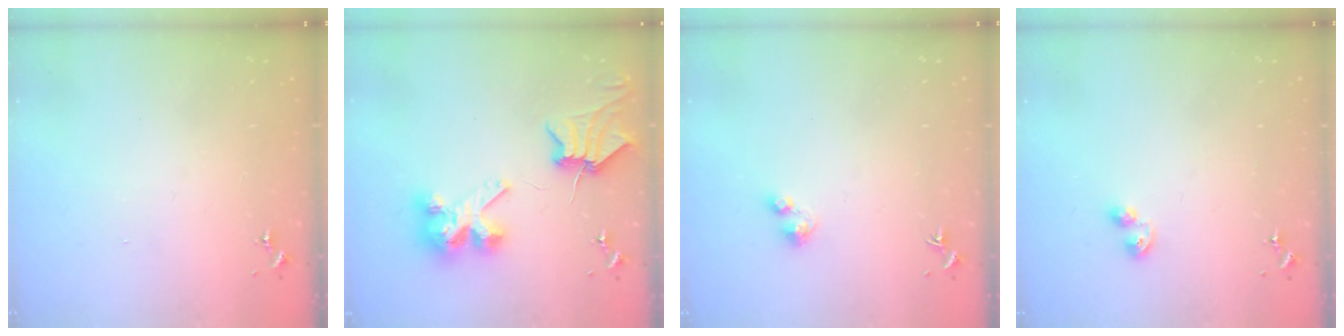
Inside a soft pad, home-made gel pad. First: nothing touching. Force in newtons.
{"total": 10.1, "press": 10.0, "slide": 1.4}
{"total": 2.6, "press": 2.6, "slide": 0.3}
{"total": 3.7, "press": 3.7, "slide": 0.5}